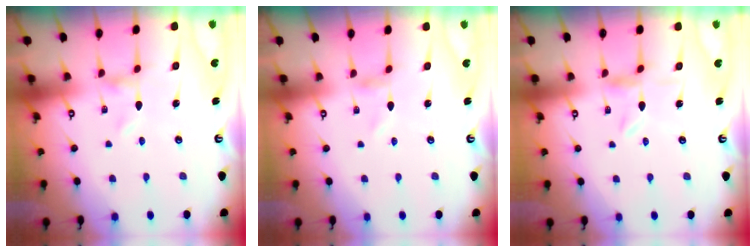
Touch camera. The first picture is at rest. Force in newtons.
{"total": 1.0, "press": 1.0, "slide": 0.1}
{"total": 2.5, "press": 2.5, "slide": 0.3}